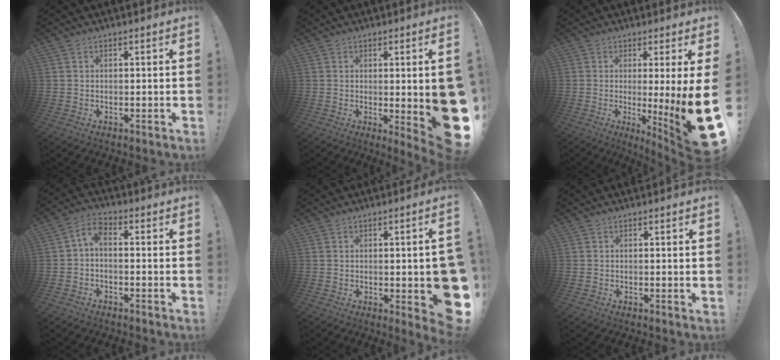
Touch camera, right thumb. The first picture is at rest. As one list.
[{"total": 12.6, "force": [-0.2, 2.4, 12.4], "torque": [-0.143, -0.030, 0.008]}, {"total": 14.4, "force": [-0.6, -0.5, 14.3], "torque": [-0.195, -0.039, -0.005]}, {"total": 4.6, "force": [-0.7, 2.3, 3.9], "torque": [-0.092, 0.003, -0.013]}, {"total": 10.5, "force": [-1.3, 2.8, 10.1], "torque": [-0.107, -0.013, -0.010]}, {"total": 0.7, "force": [0.2, -0.2, 0.6], "torque": [-0.006, -0.002, 0.001]}]